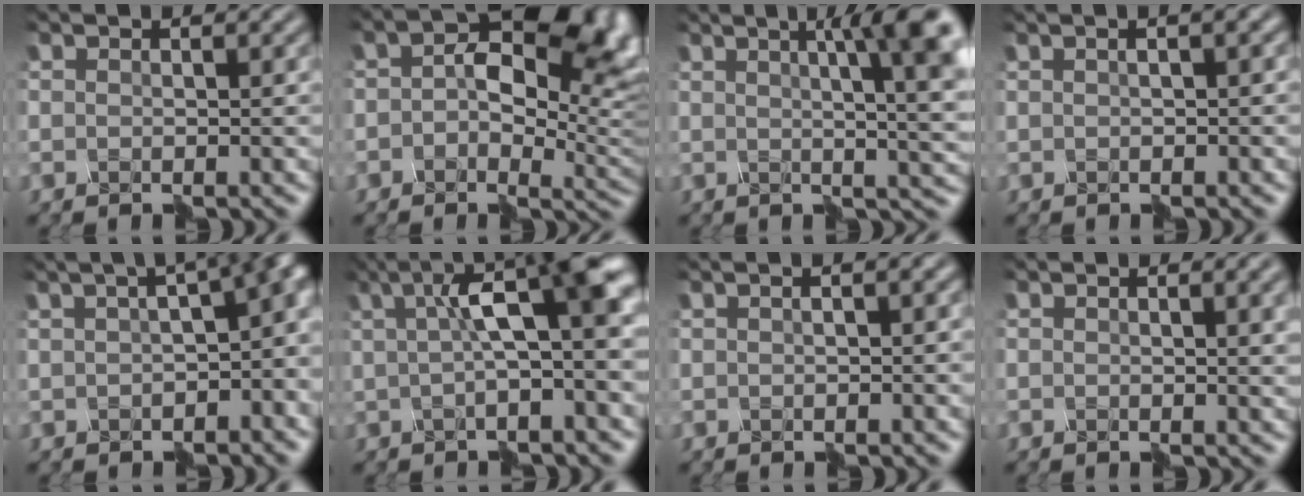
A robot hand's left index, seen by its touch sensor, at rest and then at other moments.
{"total": 12.6, "force": [2.6, 8.0, 9.4], "torque": [-0.129, 0.011, 0.042]}
{"total": 9.8, "force": [2.9, 2.7, 9.0], "torque": [-0.081, 0.028, 0.023]}
{"total": 3.0, "force": [0.4, 1.2, 2.7], "torque": [-0.012, 0.015, 0.009]}
{"total": 11.1, "force": [0.4, 5.1, 9.9], "torque": [-0.092, 0.010, 0.020]}
{"total": 7.6, "force": [2.3, 1.5, 7.1], "torque": [-0.103, 0.033, 0.026]}
{"total": 2.5, "force": [0.3, 1.0, 2.2], "torque": [-0.009, 0.014, 0.009]}
{"total": 4.0, "force": [1.0, 1.8, 3.4], "torque": [-0.019, 0.010, 0.013]}